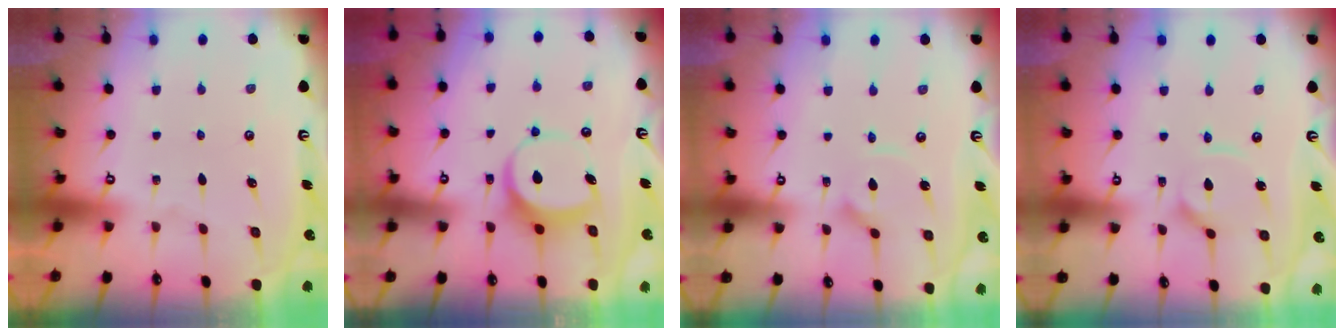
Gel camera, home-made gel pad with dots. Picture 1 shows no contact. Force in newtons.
{"total": 7.0, "press": 7.0, "slide": 0.6}
{"total": 5.4, "press": 5.4, "slide": 0.4}
{"total": 7.1, "press": 7.0, "slide": 0.7}